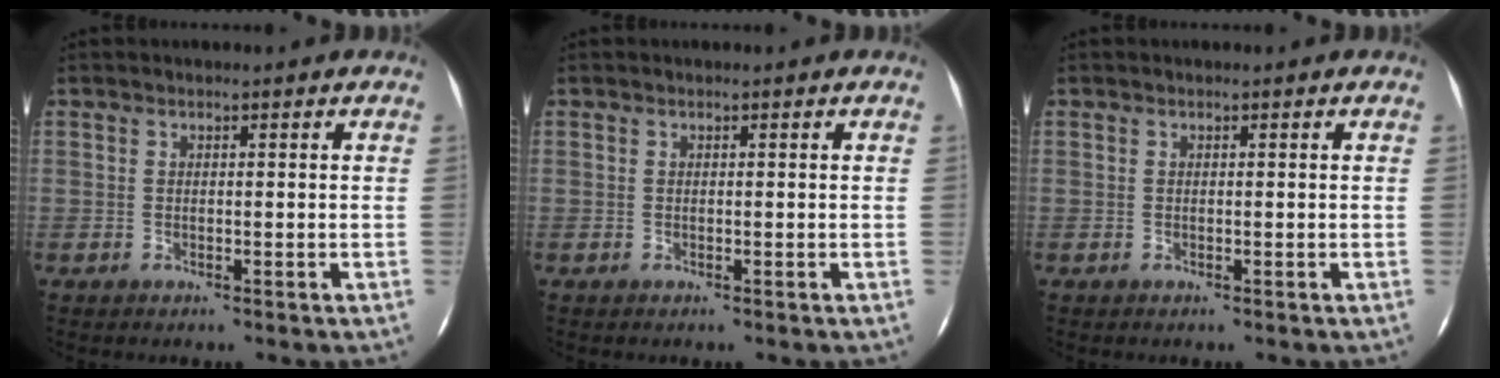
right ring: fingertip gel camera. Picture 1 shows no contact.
{"total": 0.0}
{"total": 0.0}